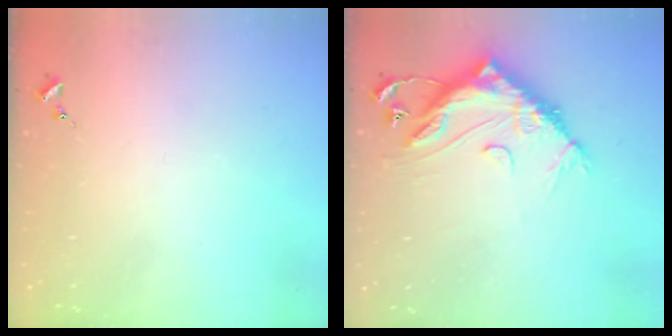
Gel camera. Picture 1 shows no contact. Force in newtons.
{"total": 15.2, "press": 15.2, "slide": 1.0}